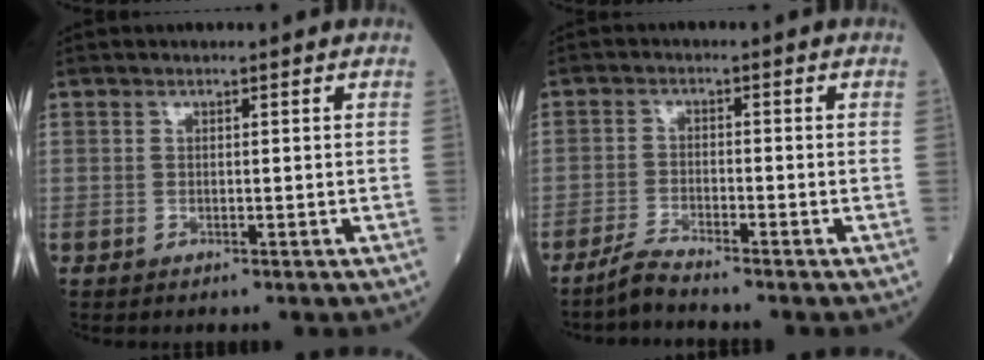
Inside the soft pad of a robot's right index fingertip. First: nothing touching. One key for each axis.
{"total": 3.0, "fx": -2.8, "fy": -0.7, "fz": 0.8, "tx": -0.025, "ty": -0.016, "tz": -0.059}